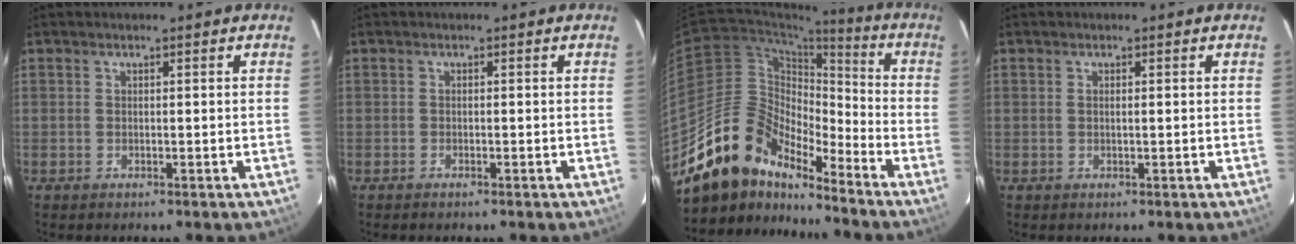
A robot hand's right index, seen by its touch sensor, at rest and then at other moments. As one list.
[{"total": 0.5, "force": [-0.5, 0.1, 0.2], "torque": [-0.003, -0.001, -0.011]}, {"total": 16.3, "force": [-14.0, 6.3, 5.6], "torque": [-0.102, 0.022, -0.259]}, {"total": 0.5, "force": [0.1, 0.0, 0.5], "torque": [-0.011, 0.001, 0.001]}]